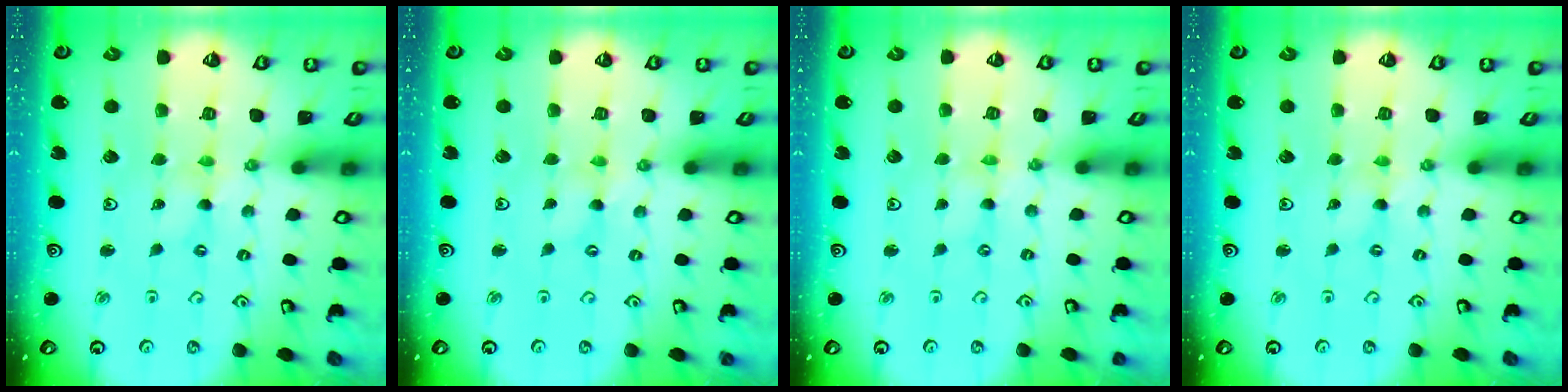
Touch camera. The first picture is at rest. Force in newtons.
{"total": 0.0}
{"total": 0.0}
{"total": 0.0}